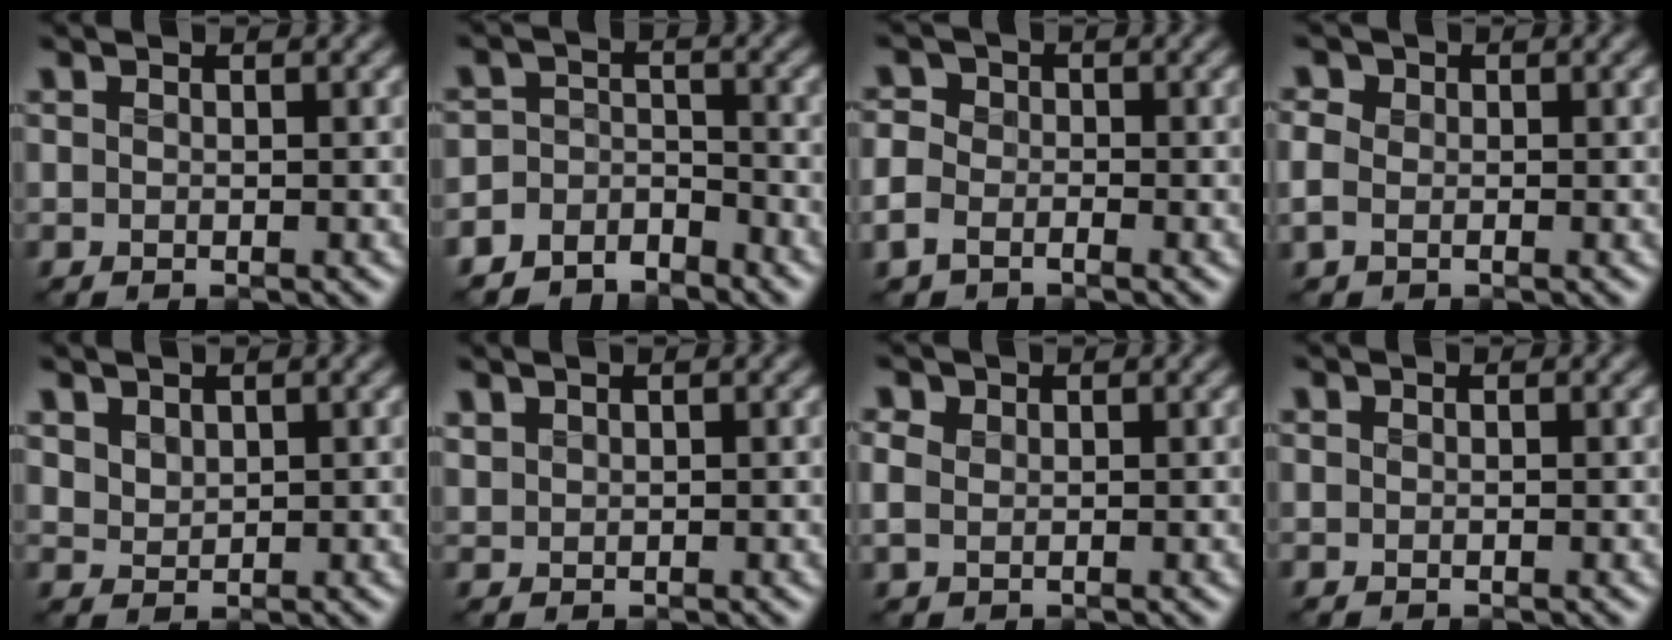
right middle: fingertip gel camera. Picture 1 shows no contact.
{"total": 4.9, "force": [-4.5, 1.9, 0.3], "torque": [0.008, -0.004, -0.081]}
{"total": 3.0, "force": [-1.7, 2.2, 1.3], "torque": [-0.030, -0.003, -0.046]}
{"total": 2.3, "force": [-0.5, 2.0, 1.2], "torque": [-0.029, -0.001, -0.018]}
{"total": 1.6, "force": [0.9, 1.0, 0.8], "torque": [-0.021, -0.005, 0.020]}
{"total": 0.7, "force": [0.6, 0.4, 0.1], "torque": [-0.009, 0.000, 0.015]}
{"total": 1.7, "force": [0.4, 1.4, 0.9], "torque": [-0.025, -0.001, 0.006]}
{"total": 0.0}